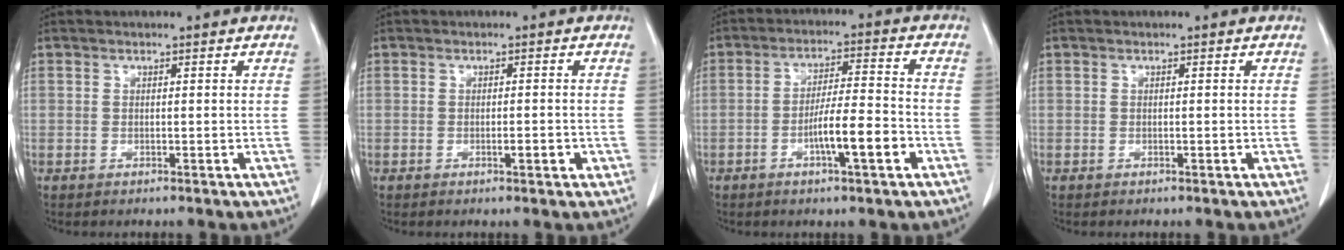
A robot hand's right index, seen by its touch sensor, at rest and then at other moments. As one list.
[{"total": 2.6, "force": [-0.8, 0.7, 2.3], "torque": [-0.043, -0.001, -0.009]}, {"total": 8.8, "force": [-3.4, 1.1, 8.0], "torque": [-0.137, 0.006, -0.054]}, {"total": 0.6, "force": [-0.1, 0.3, 0.6], "torque": [-0.016, 0.001, 0.000]}]